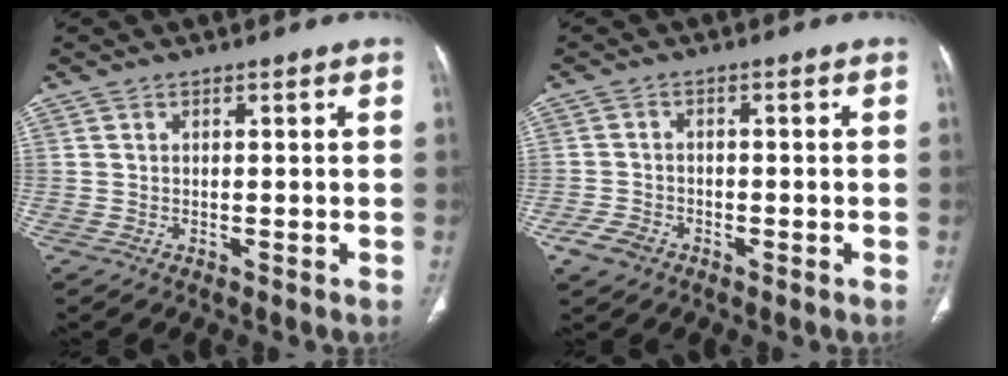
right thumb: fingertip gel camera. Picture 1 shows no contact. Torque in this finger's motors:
{"motor_torque": [1.52, -0.13, 0.33, -1.43, 0.06]}